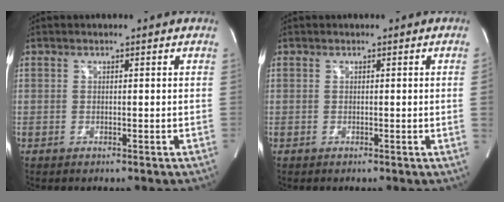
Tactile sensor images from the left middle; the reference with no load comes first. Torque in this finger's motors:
{"motor_torque": [0.21, -0.50, -0.10, -0.07]}